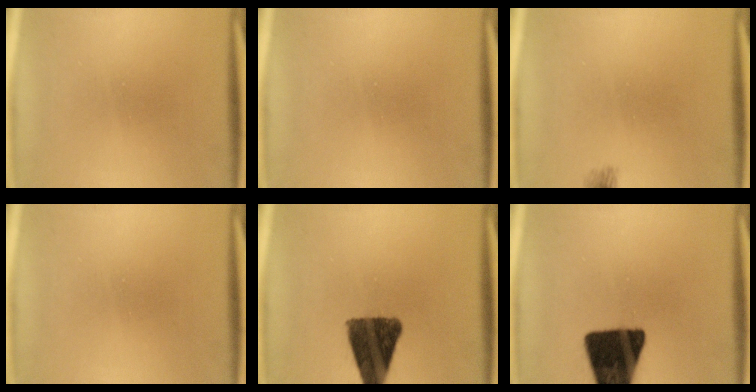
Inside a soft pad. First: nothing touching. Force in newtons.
{"total": 0.0}
{"total": 1.6}
{"total": 0.0}
{"total": 12.3}
{"total": 18.0}